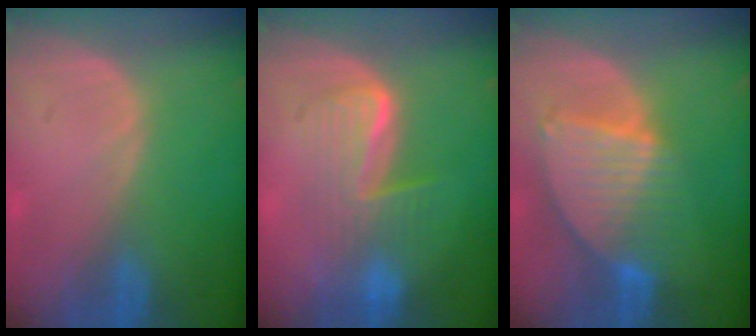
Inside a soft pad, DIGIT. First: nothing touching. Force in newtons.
{"total": 6.6, "press": 6.5, "slide": 0.8}
{"total": 8.7, "press": 7.5, "slide": 4.3}